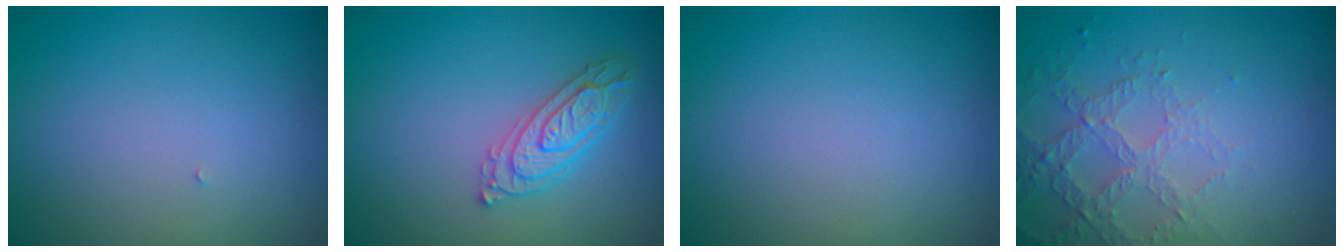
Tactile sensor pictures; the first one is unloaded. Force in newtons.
{"total": 3.0, "press": 2.9, "slide": 0.7}
{"total": 0.0}
{"total": 3.2, "press": 2.9, "slide": 1.4}